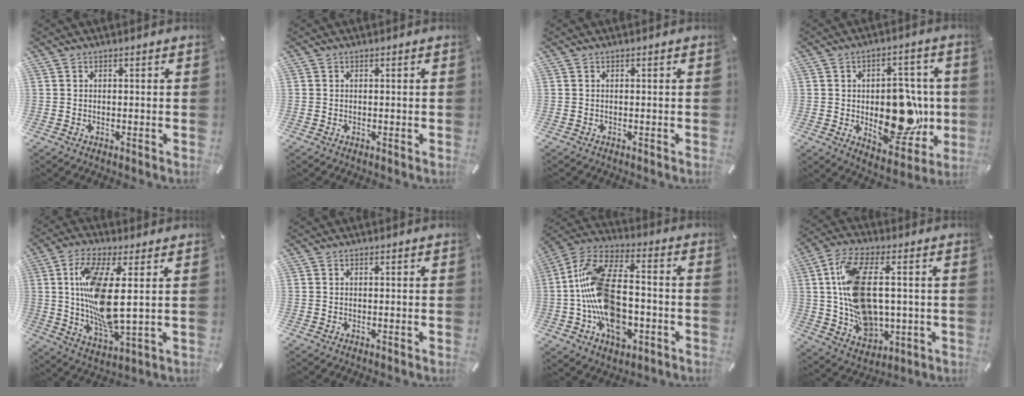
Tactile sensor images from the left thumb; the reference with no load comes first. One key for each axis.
{"total": 0.0}
{"total": 0.0}
{"total": 17.3, "fx": -1.5, "fy": 11.0, "fz": 13.2, "tx": -0.167, "ty": -0.007, "tz": -0.018}
{"total": 15.3, "fx": 2.3, "fy": 5.1, "fz": 14.3, "tx": -0.289, "ty": -0.023, "tz": 0.034}
{"total": 0.0}
{"total": 18.2, "fx": -4.3, "fy": 11.0, "fz": 13.9, "tx": -0.293, "ty": 0.017, "tz": -0.077}
{"total": 15.4, "fx": 1.1, "fy": 9.3, "fz": 12.2, "tx": -0.257, "ty": 0.005, "tz": 0.027}